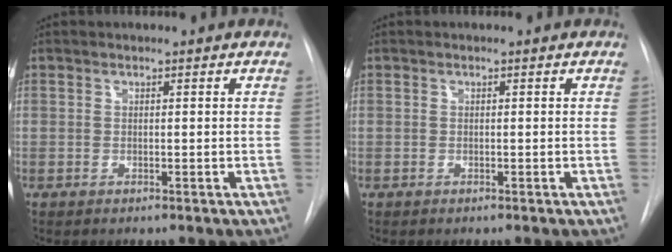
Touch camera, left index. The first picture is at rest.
{"total": 0.0}